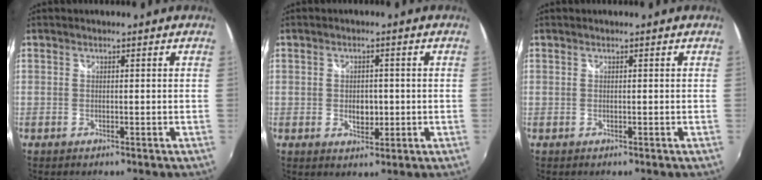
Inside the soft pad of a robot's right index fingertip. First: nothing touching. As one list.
[{"total": 3.7, "force": [-0.5, 2.6, 2.6], "torque": [-0.041, -0.003, -0.007]}, {"total": 0.0}]